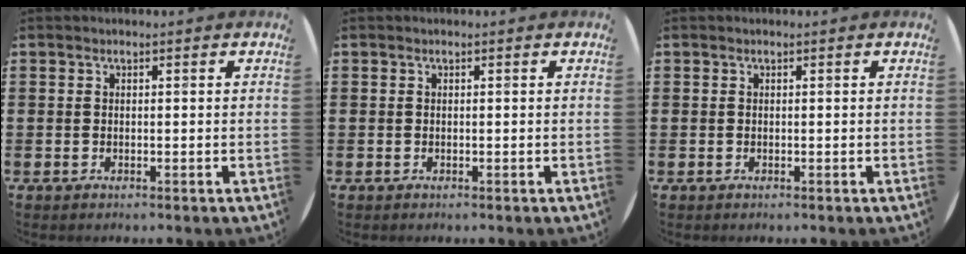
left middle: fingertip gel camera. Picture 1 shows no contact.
{"total": 0.0}
{"total": 0.0}